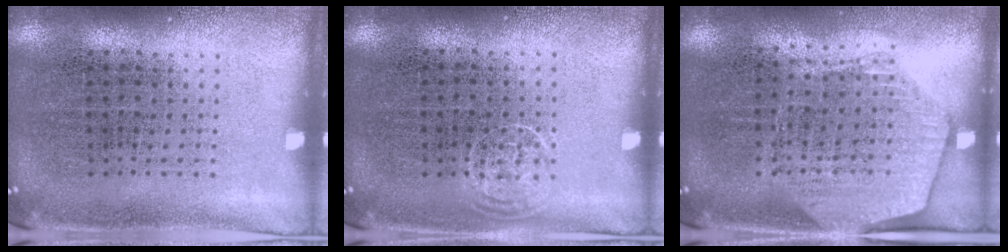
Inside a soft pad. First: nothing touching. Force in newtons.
{"total": 0.6, "press": 0.4, "slide": 0.4}
{"total": 1.8, "press": 1.6, "slide": 0.8}